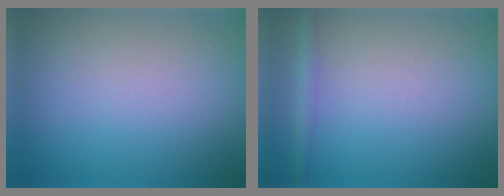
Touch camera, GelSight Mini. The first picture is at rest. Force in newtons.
{"total": 1.6, "press": 1.6, "slide": 0.1}